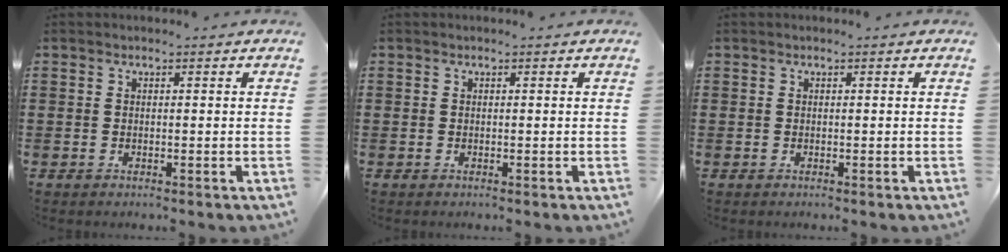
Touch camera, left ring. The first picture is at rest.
{"total": 0.0}
{"total": 0.0}